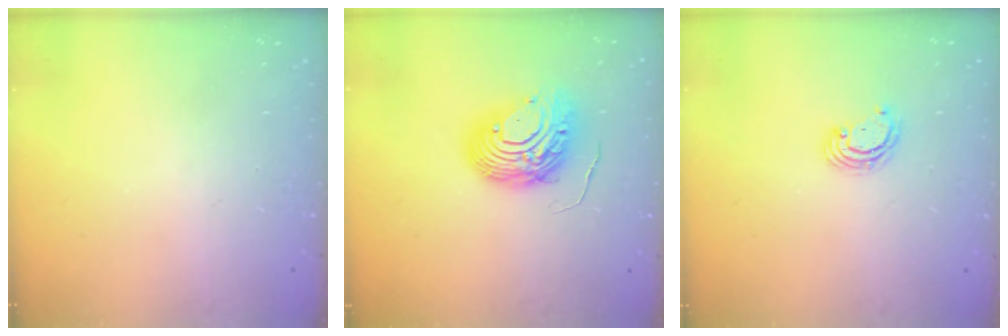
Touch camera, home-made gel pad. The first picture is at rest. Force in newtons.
{"total": 10.5, "press": 10.5, "slide": 0.9}
{"total": 3.6, "press": 3.6, "slide": 0.2}